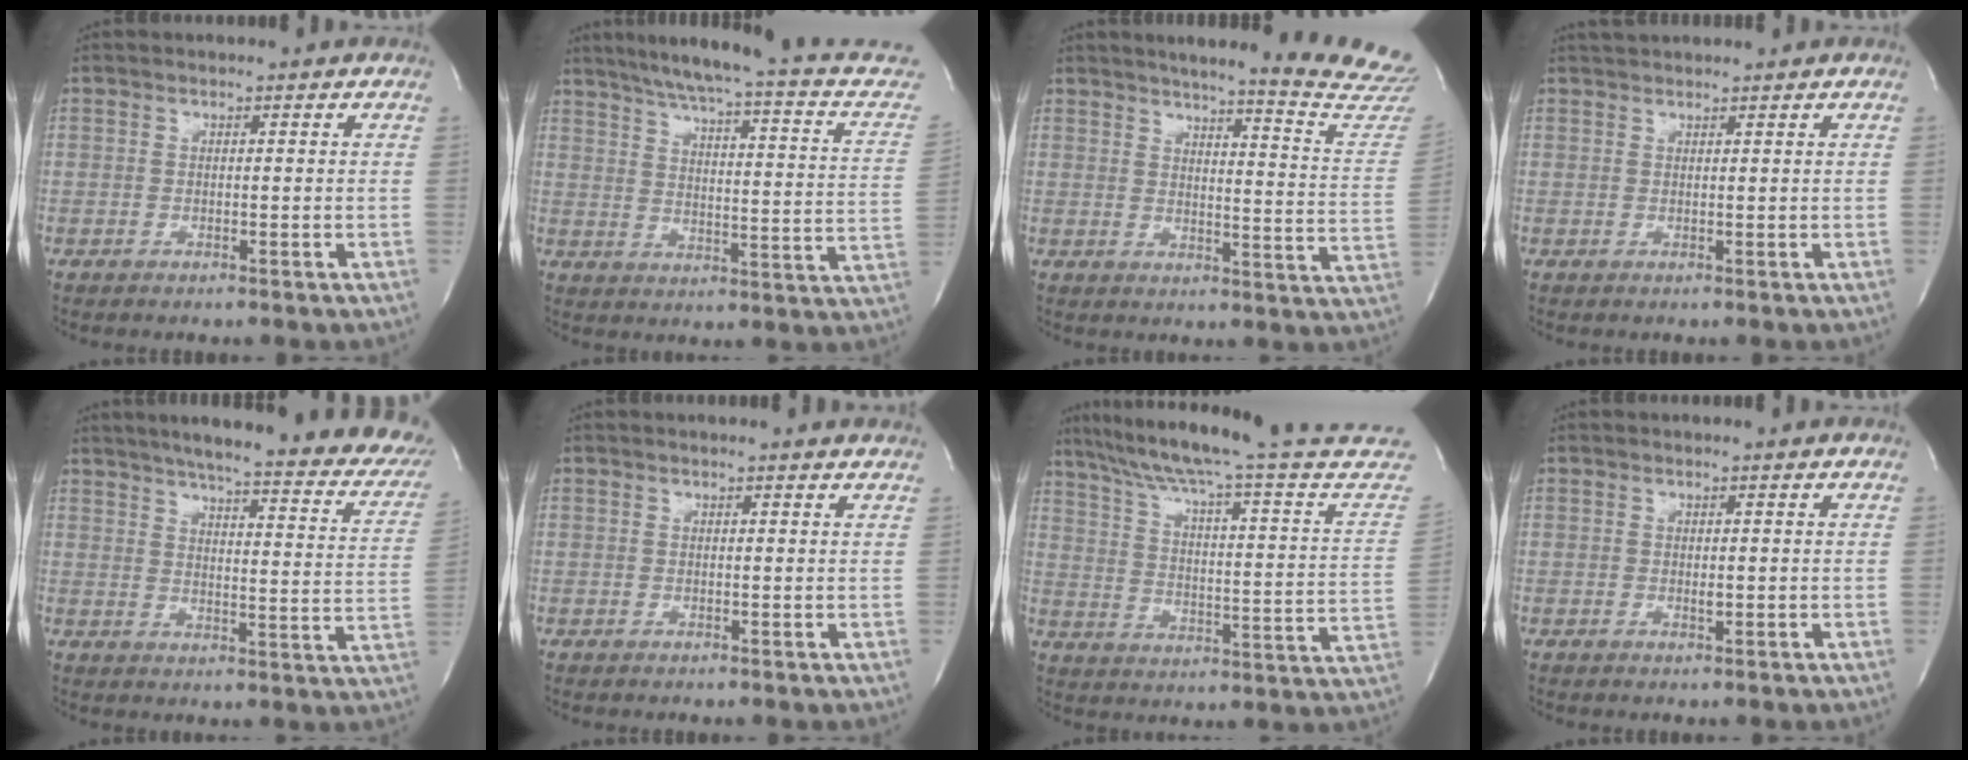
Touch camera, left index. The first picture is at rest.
{"total": 22.0, "force": [18.5, 2.1, 11.7], "torque": [-0.167, -0.041, 0.217]}
{"total": 21.2, "force": [19.8, -0.7, 7.6], "torque": [-0.098, -0.121, 0.220]}
{"total": 2.4, "force": [2.4, 0.2, 0.5], "torque": [-0.010, 0.023, 0.043]}
{"total": 28.3, "force": [22.9, 4.6, 16.0], "torque": [-0.204, -0.036, 0.267]}
{"total": 3.5, "force": [3.3, 0.2, 1.0], "torque": [-0.017, 0.001, 0.026]}
{"total": 29.2, "force": [26.0, 0.1, 13.2], "torque": [-0.209, -0.075, 0.337]}
{"total": 0.6, "force": [0.0, 0.2, 0.5], "torque": [-0.013, -0.005, 0.000]}